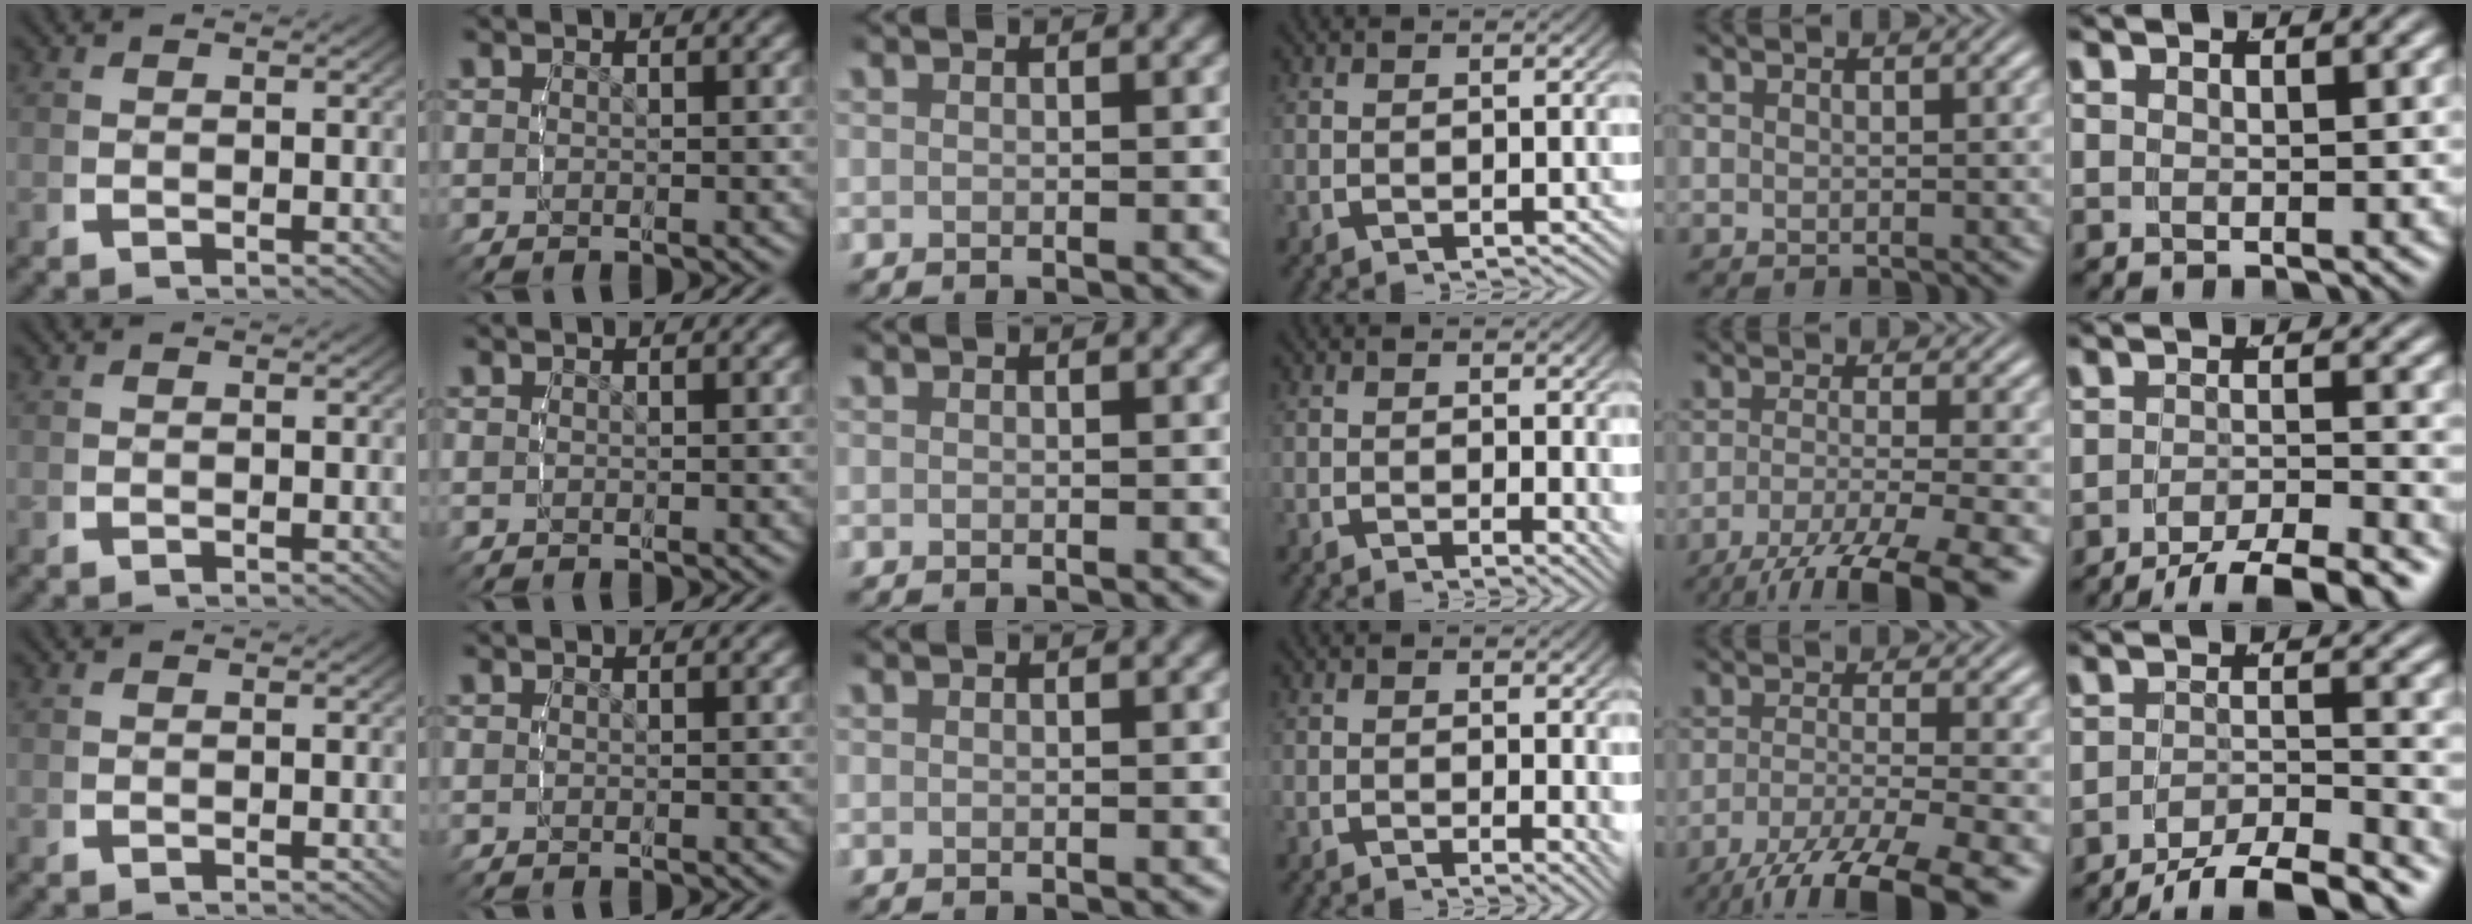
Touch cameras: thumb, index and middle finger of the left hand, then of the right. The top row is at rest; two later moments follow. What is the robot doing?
{"motion": "lift_and_place", "object": "condiment"}